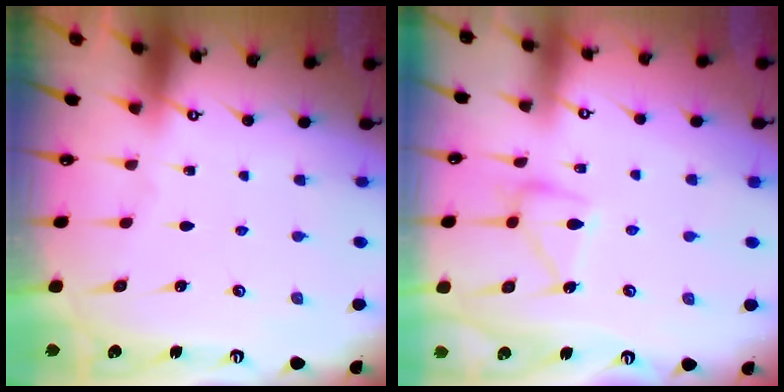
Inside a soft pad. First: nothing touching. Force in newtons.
{"total": 12.9, "press": 12.9, "slide": 0.4}